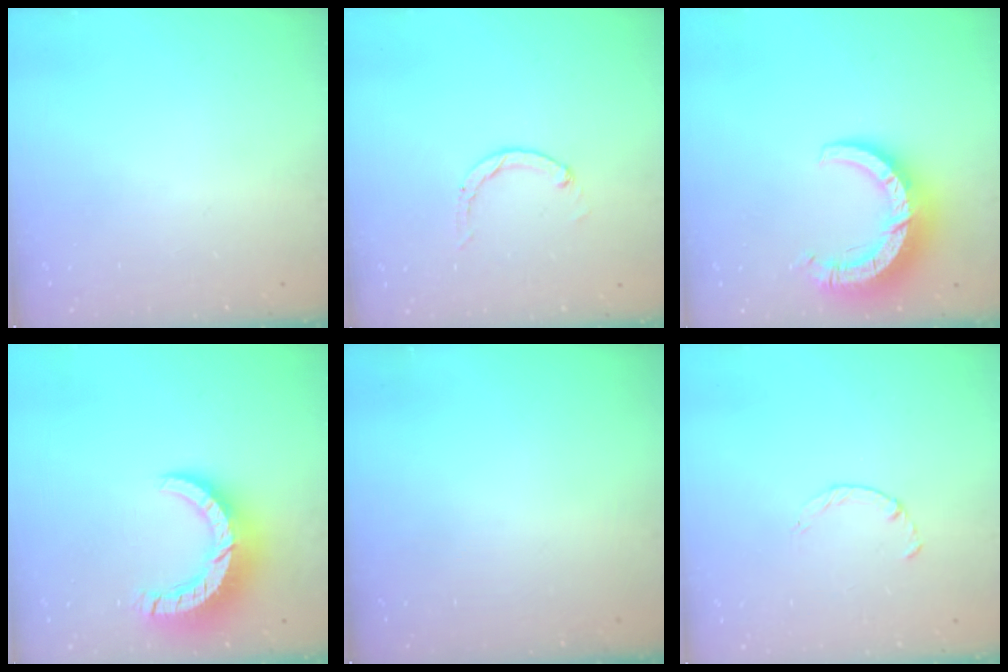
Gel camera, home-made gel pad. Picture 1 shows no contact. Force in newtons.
{"total": 0.0}
{"total": 11.2, "press": 11.2, "slide": 1.1}
{"total": 12.0, "press": 12.0, "slide": 1.2}
{"total": 0.0}
{"total": 1.8, "press": 1.7, "slide": 0.3}